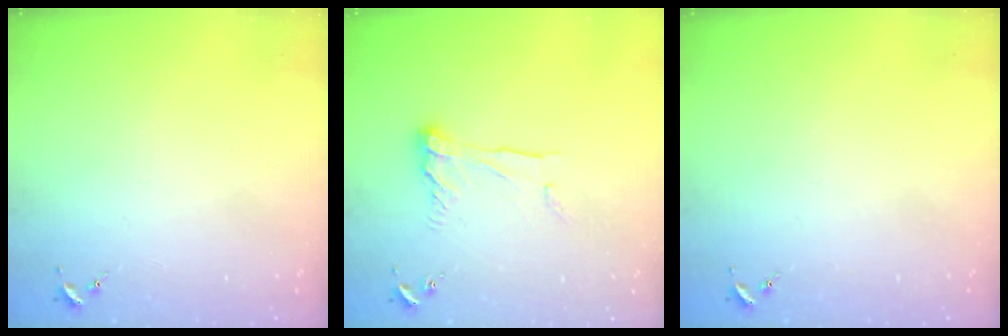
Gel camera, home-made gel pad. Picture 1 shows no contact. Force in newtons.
{"total": 10.8, "press": 10.8, "slide": 0.9}
{"total": 0.0}